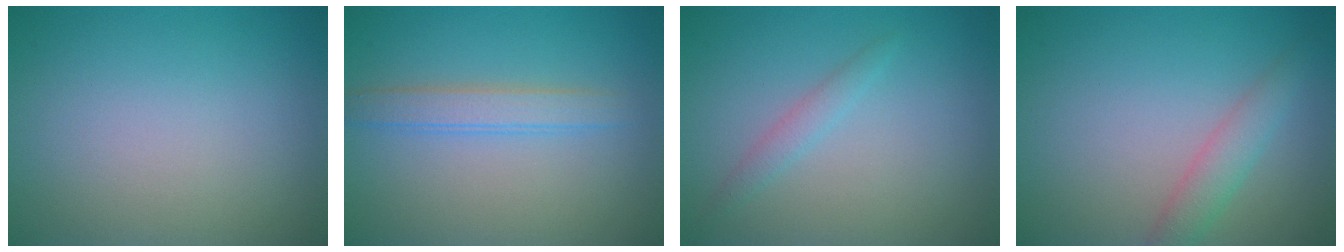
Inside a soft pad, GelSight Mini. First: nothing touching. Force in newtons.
{"total": 2.4, "press": 2.3, "slide": 0.2}
{"total": 1.3, "press": 1.3, "slide": 0.1}
{"total": 2.3, "press": 2.3, "slide": 0.0}